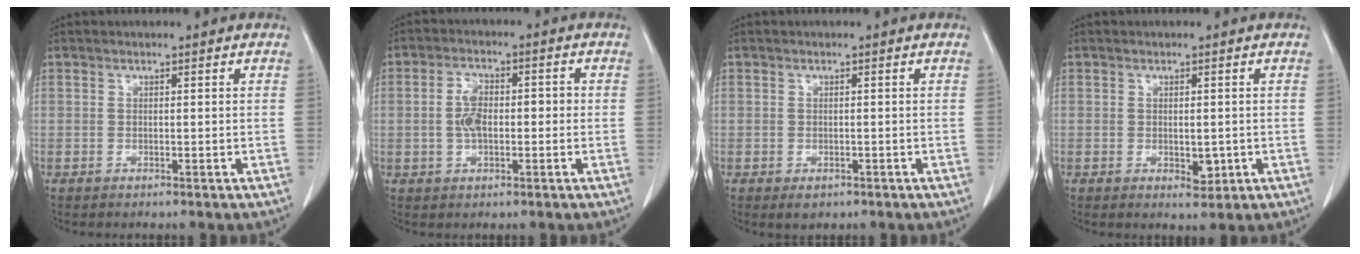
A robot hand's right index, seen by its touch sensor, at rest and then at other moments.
{"total": 5.1, "force": [-0.4, 2.7, 4.3], "torque": [-0.091, 0.016, -0.010]}
{"total": 1.7, "force": [-0.9, 1.2, 0.8], "torque": [-0.009, 0.000, -0.004]}
{"total": 2.4, "force": [-0.4, 1.3, 2.0], "torque": [-0.028, -0.004, 0.001]}